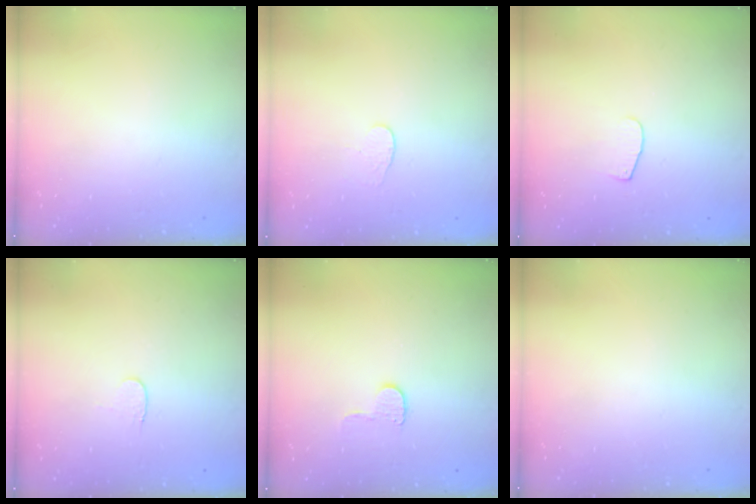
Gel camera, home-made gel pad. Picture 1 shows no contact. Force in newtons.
{"total": 3.4, "press": 3.4, "slide": 0.3}
{"total": 4.8, "press": 4.8, "slide": 0.4}
{"total": 3.9, "press": 3.8, "slide": 0.4}
{"total": 5.4, "press": 5.4, "slide": 0.5}
{"total": 0.0}